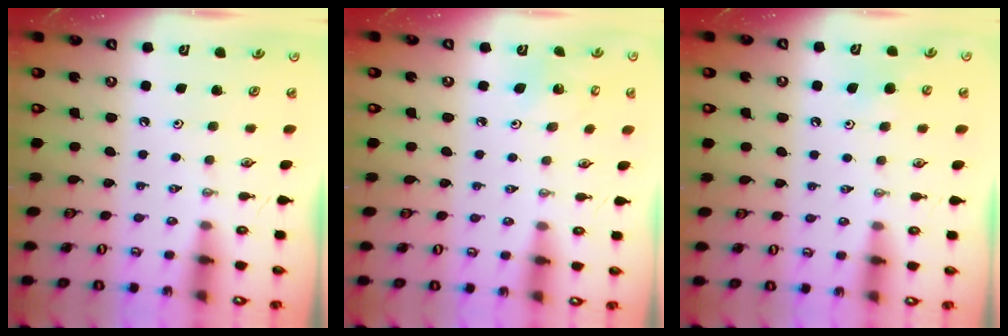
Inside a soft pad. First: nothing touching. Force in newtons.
{"total": 5.2, "press": 5.2, "slide": 0.2}
{"total": 6.1, "press": 5.8, "slide": 1.7}